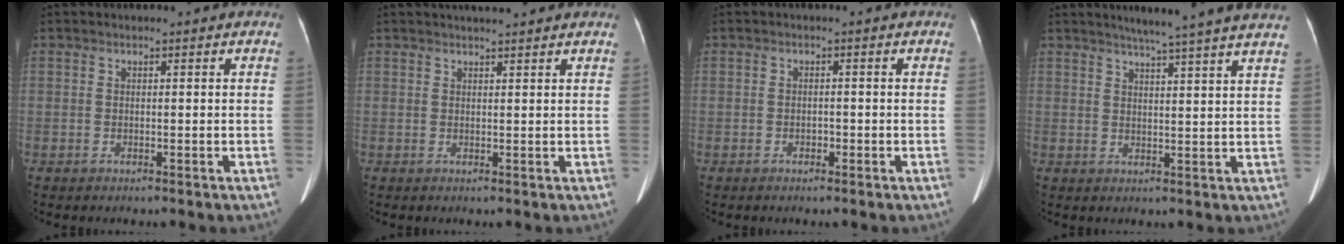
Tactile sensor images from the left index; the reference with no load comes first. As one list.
[{"total": 4.0, "force": [3.7, 0.0, 1.6], "torque": [-0.022, 0.018, 0.043]}, {"total": 0.9, "force": [-0.6, 0.5, 0.4], "torque": [-0.006, 0.001, -0.012]}, {"total": 13.4, "force": [11.5, -1.3, 6.8], "torque": [-0.095, -0.008, 0.130]}]